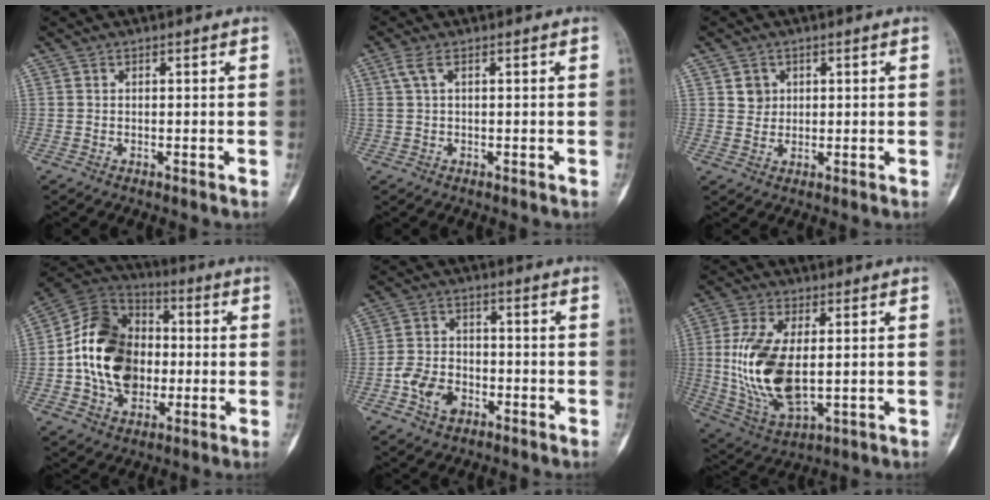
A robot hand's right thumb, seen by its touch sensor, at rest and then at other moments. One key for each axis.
{"total": 2.6, "fx": 0.9, "fy": 0.9, "fz": 2.2, "tx": -0.067, "ty": 0.008, "tz": 0.023}
{"total": 2.7, "fx": 1.0, "fy": 2.4, "fz": 0.6, "tx": 0.003, "ty": -0.006, "tz": 0.017}
{"total": 19.7, "fx": -1.1, "fy": 14.6, "fz": 13.2, "tx": -0.196, "ty": 0.023, "tz": -0.022}
{"total": 7.5, "fx": -3.2, "fy": 5.2, "fz": 4.3, "tx": -0.067, "ty": 0.022, "tz": -0.059}
{"total": 16.4, "fx": 0.4, "fy": 8.3, "fz": 14.1, "tx": -0.288, "ty": -0.015, "tz": 0.021}